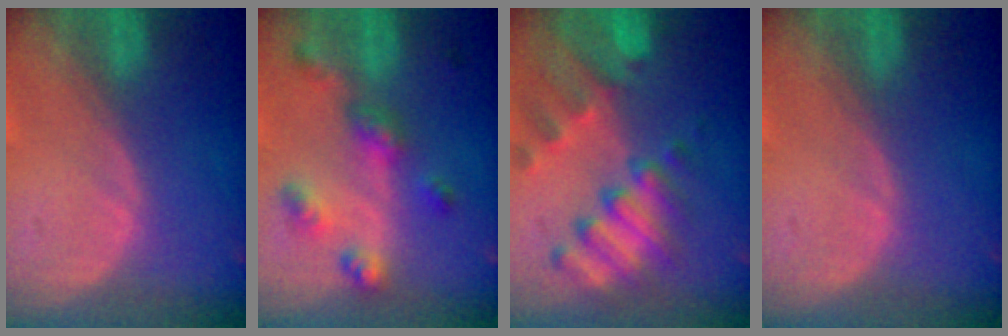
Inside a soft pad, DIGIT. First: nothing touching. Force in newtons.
{"total": 6.9, "press": 6.0, "slide": 3.3}
{"total": 10.3, "press": 9.0, "slide": 5.2}
{"total": 0.0}